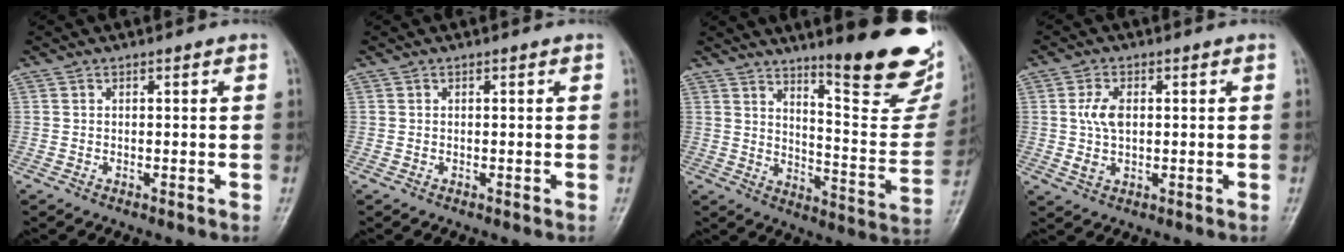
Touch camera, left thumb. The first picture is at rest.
{"total": 0.0}
{"total": 22.4, "force": [15.4, 4.8, 15.5], "torque": [-0.171, -0.102, 0.211]}
{"total": 4.9, "force": [0.6, 3.0, 3.8], "torque": [-0.074, -0.003, 0.012]}